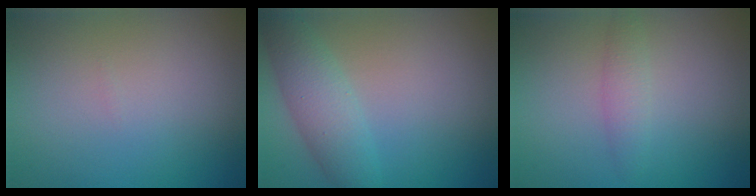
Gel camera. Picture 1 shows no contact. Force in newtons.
{"total": 4.0, "press": 4.0, "slide": 0.2}
{"total": 1.8, "press": 1.8, "slide": 0.1}